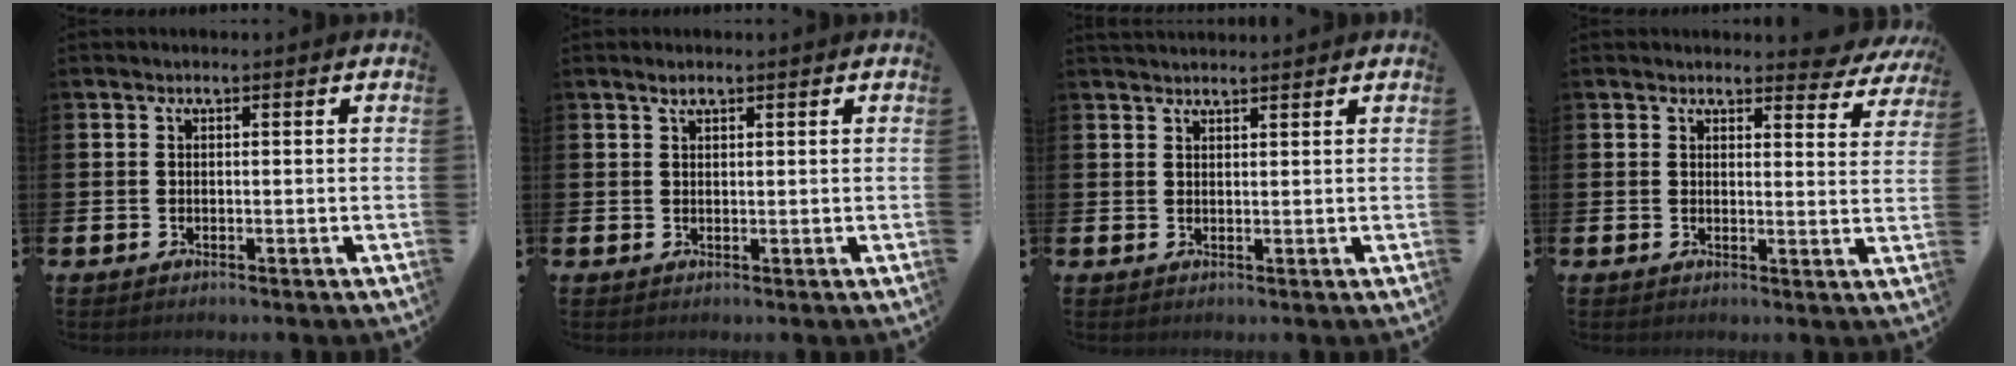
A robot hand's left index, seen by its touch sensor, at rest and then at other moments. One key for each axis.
{"total": 1.4, "fx": 1.2, "fy": 0.5, "fz": 0.7, "tx": 0.000, "ty": -0.002, "tz": 0.017}
{"total": 2.0, "fx": 2.0, "fy": 0.3, "fz": 0.1, "tx": 0.010, "ty": -0.011, "tz": 0.033}
{"total": 3.0, "fx": 2.9, "fy": 0.8, "fz": 0.4, "tx": 0.007, "ty": -0.020, "tz": 0.046}